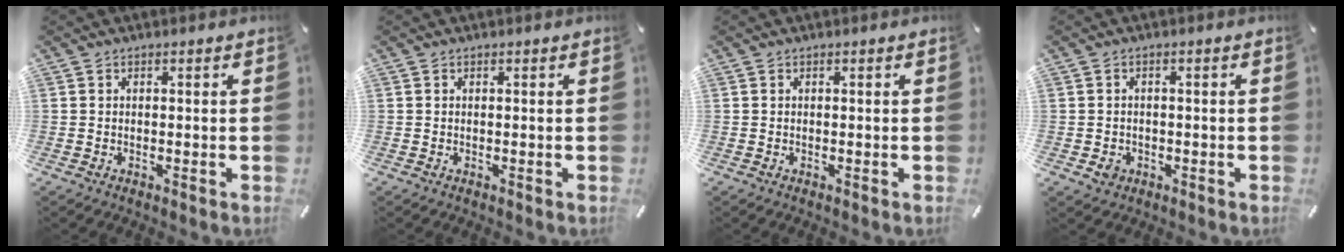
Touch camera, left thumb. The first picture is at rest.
{"total": 0.0}
{"total": 0.0}
{"total": 2.7, "force": [-0.9, 2.3, 1.2], "torque": [-0.021, 0.004, -0.017]}